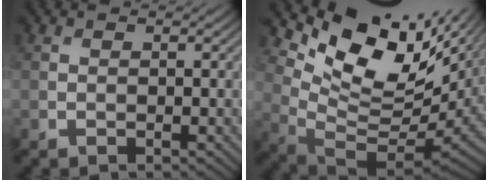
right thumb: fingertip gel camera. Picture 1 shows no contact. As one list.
[{"total": 14.3, "force": [8.0, 6.2, 10.2], "torque": [-0.193, 0.012, 0.152]}]